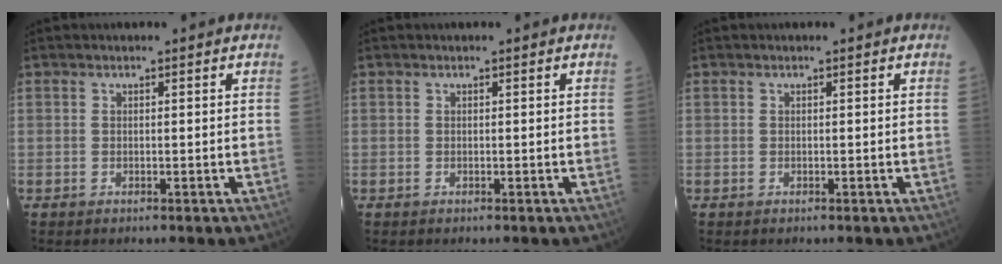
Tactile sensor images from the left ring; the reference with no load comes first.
{"total": 0.0}
{"total": 0.0}